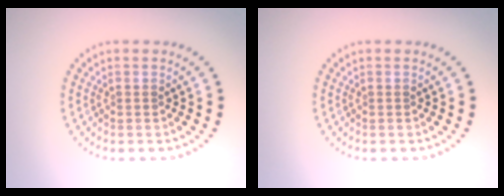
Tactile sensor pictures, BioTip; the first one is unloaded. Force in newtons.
{"total": 0.0}